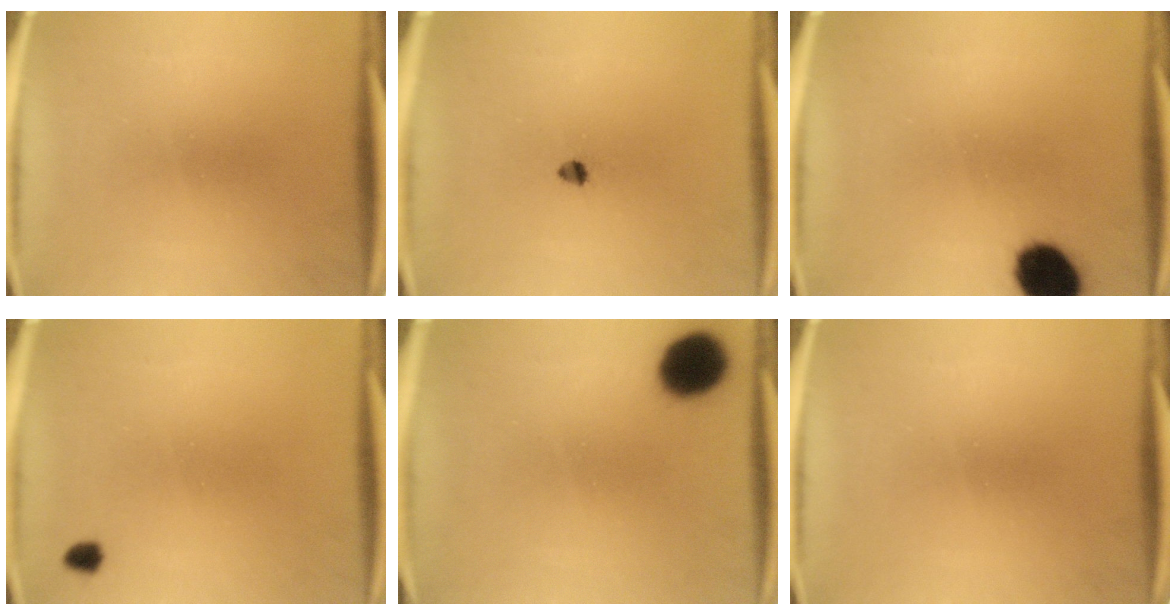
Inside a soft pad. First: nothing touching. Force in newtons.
{"total": 1.4}
{"total": 10.5}
{"total": 1.4}
{"total": 10.8}
{"total": 0.0}